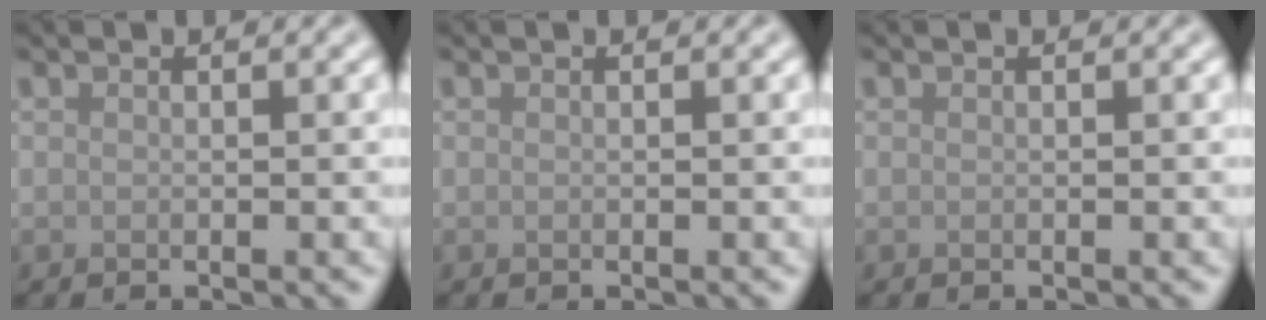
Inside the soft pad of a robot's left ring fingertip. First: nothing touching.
{"total": 0.0}
{"total": 0.0}